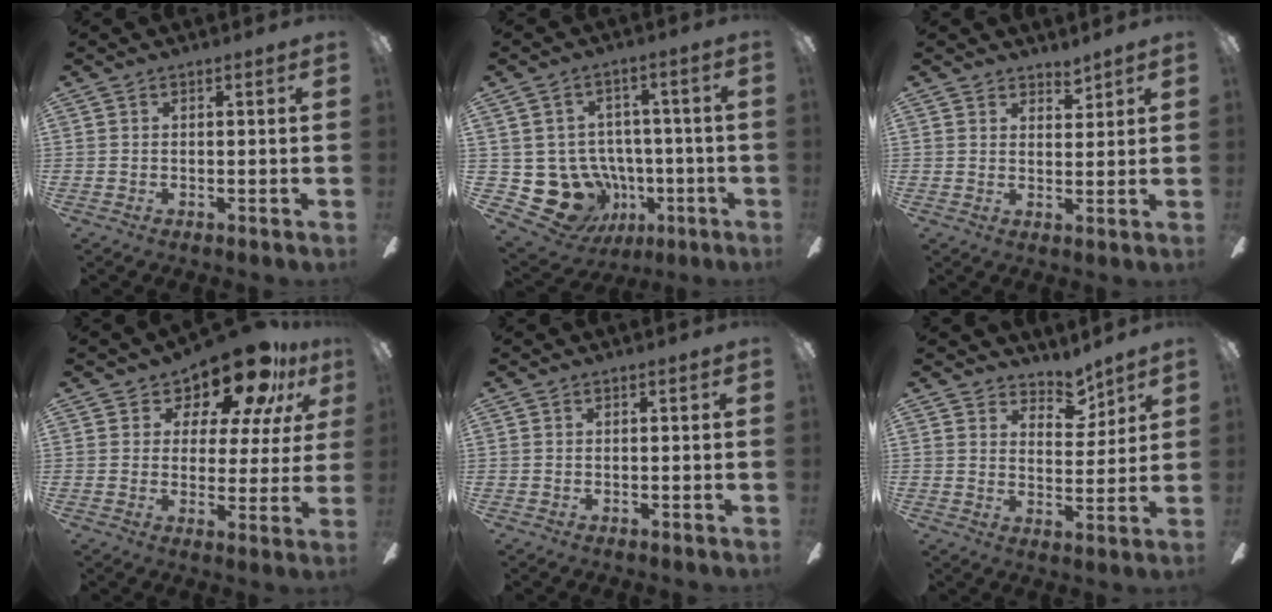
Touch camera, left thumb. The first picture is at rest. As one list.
[{"total": 13.6, "force": [-4.7, 11.4, 5.7], "torque": [-0.125, 0.019, -0.063]}, {"total": 3.7, "force": [3.4, 1.4, 0.4], "torque": [0.010, -0.024, 0.059]}, {"total": 14.1, "force": [10.7, 5.8, 7.0], "torque": [-0.114, -0.075, 0.188]}, {"total": 0.0}, {"total": 7.0, "force": [5.7, 3.4, 2.0], "torque": [-0.013, -0.039, 0.100]}]